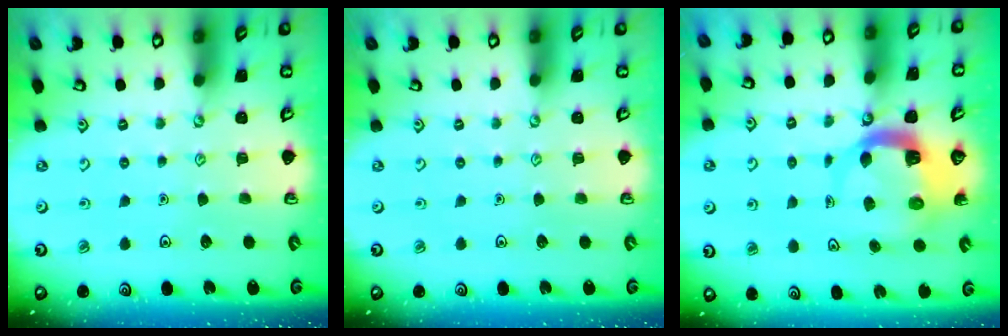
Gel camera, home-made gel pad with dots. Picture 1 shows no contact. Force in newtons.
{"total": 0.0}
{"total": 5.8, "press": 5.7, "slide": 0.7}